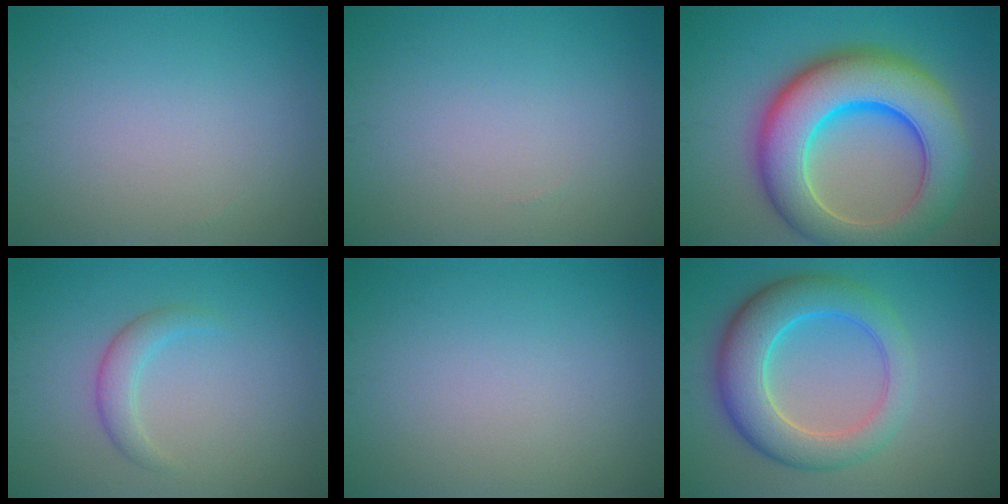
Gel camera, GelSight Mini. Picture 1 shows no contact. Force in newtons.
{"total": 0.0}
{"total": 12.5, "press": 12.5, "slide": 0.4}
{"total": 2.1, "press": 2.1, "slide": 0.1}
{"total": 0.0}
{"total": 7.6, "press": 7.6, "slide": 0.2}